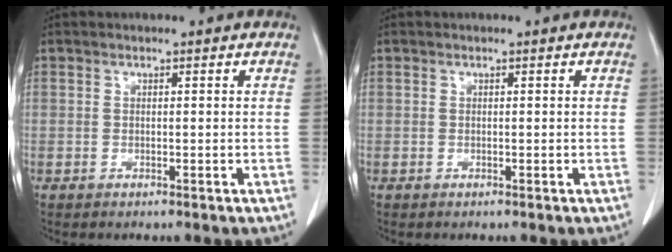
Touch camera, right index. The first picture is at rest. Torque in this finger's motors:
{"motor_torque": [0.00, 0.00, 0.00, 0.00]}